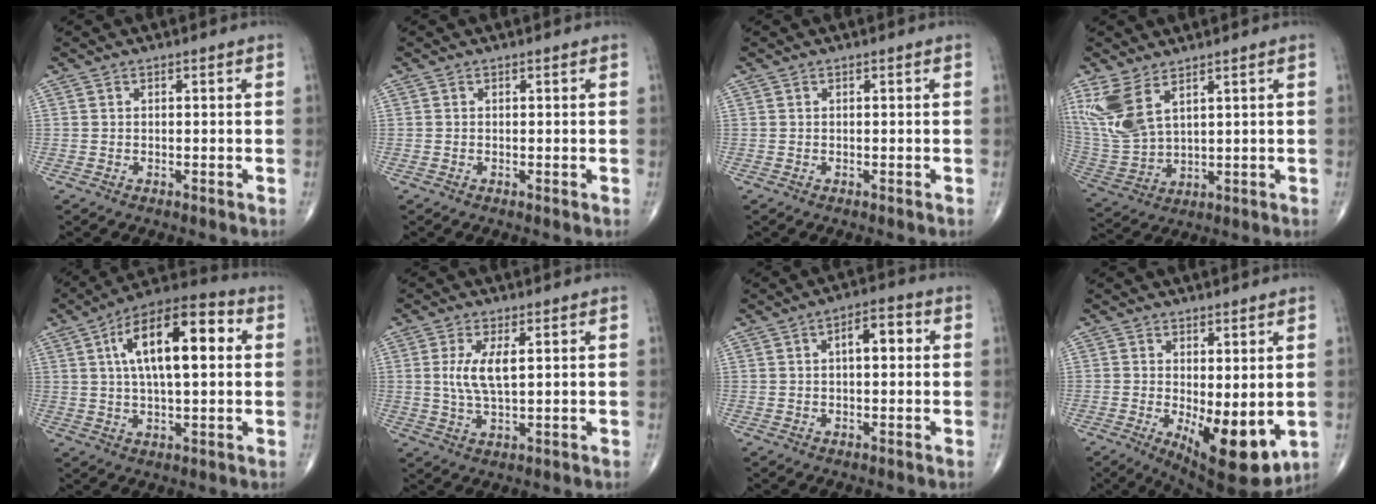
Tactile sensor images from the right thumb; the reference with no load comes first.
{"total": 0.0}
{"total": 0.0}
{"total": 10.6, "force": [5.8, 4.8, 7.5], "torque": [-0.174, -0.021, 0.138]}
{"total": 17.3, "force": [3.8, 7.0, 15.4], "torque": [-0.242, 0.021, 0.054]}
{"total": 6.1, "force": [1.4, 2.2, 5.6], "torque": [-0.119, -0.010, 0.030]}
{"total": 5.5, "force": [1.1, 2.6, 4.8], "torque": [-0.063, 0.015, 0.011]}
{"total": 11.6, "force": [-1.9, 4.6, 10.5], "torque": [-0.141, -0.027, -0.012]}